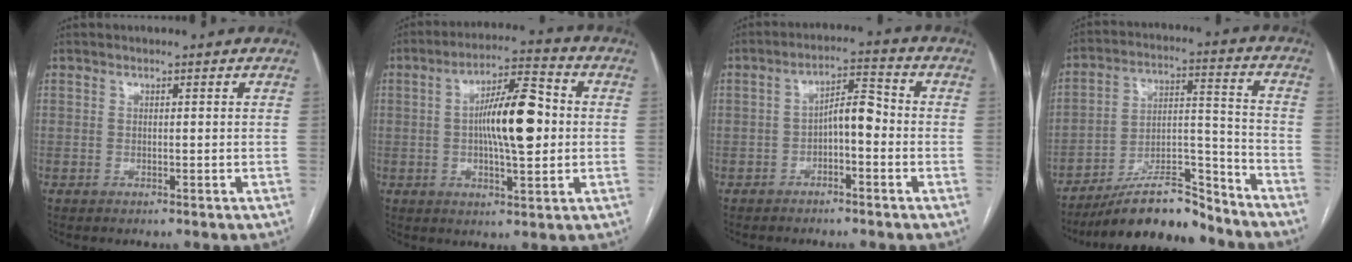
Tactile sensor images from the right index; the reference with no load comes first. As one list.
[{"total": 11.9, "force": [0.4, 3.0, 11.5], "torque": [-0.199, 0.020, 0.004]}, {"total": 5.4, "force": [-1.3, 1.9, 4.9], "torque": [-0.084, 0.025, -0.023]}, {"total": 14.6, "force": [-12.7, 3.2, 6.4], "torque": [-0.096, 0.031, -0.217]}]